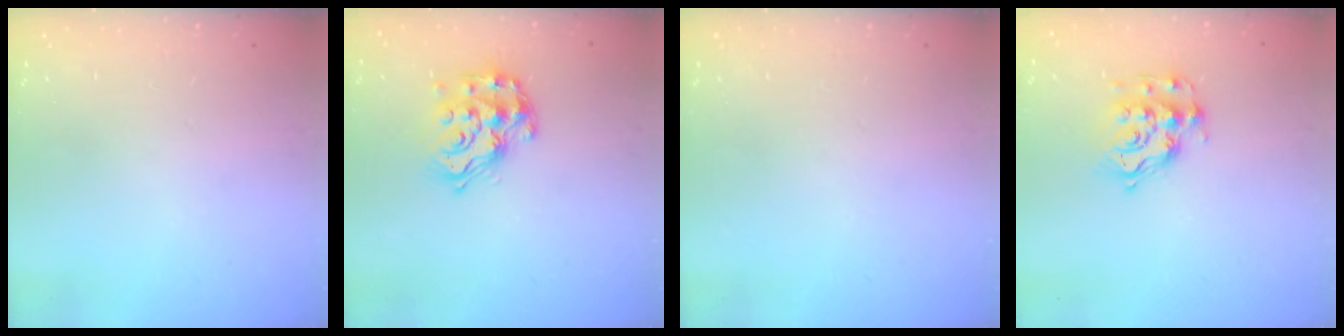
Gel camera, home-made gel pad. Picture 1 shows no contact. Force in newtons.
{"total": 15.5, "press": 15.5, "slide": 0.9}
{"total": 0.0}
{"total": 12.9, "press": 12.9, "slide": 1.0}